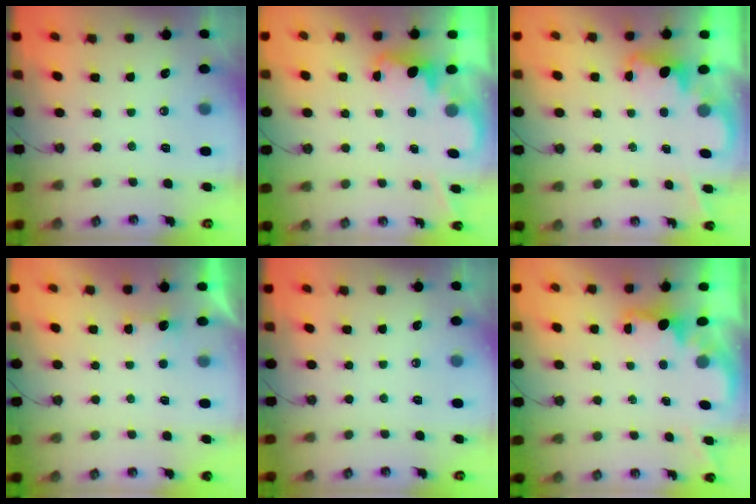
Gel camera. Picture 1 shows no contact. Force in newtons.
{"total": 2.4, "press": 2.3, "slide": 0.6}
{"total": 2.4, "press": 2.3, "slide": 0.5}
{"total": 1.7, "press": 1.5, "slide": 0.8}
{"total": 0.0}
{"total": 1.8, "press": 1.6, "slide": 0.7}